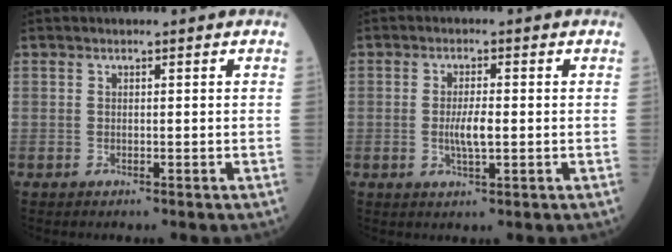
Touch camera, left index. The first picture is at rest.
{"total": 3.5, "force": [-0.5, 0.7, 3.4], "torque": [-0.068, -0.006, -0.010]}